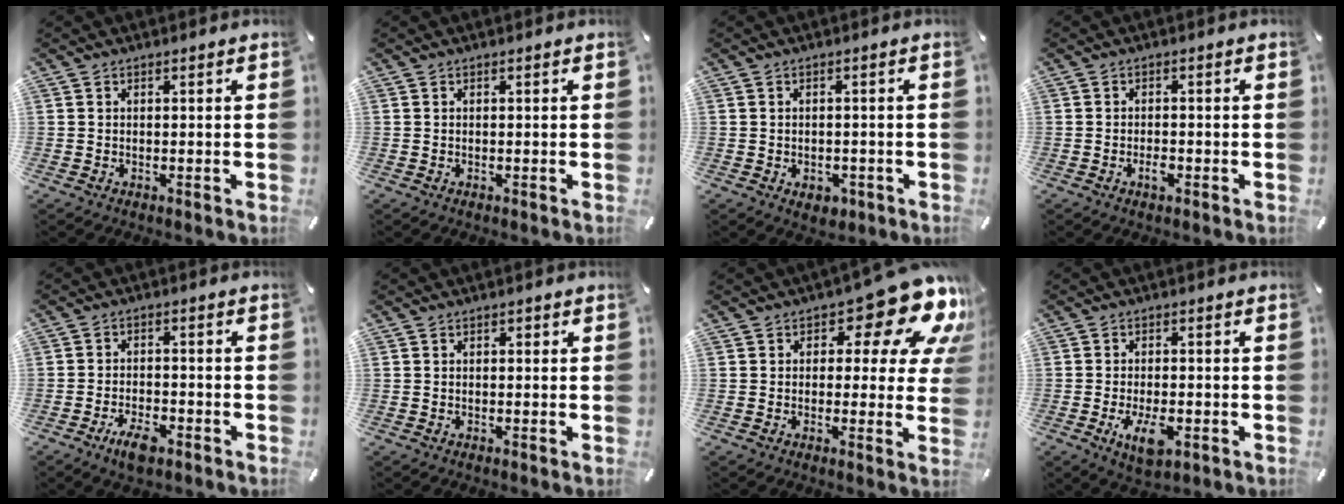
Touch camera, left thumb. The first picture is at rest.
{"total": 0.0}
{"total": 3.4, "force": [-1.4, 2.5, 1.8], "torque": [-0.021, 0.004, -0.026]}
{"total": 2.5, "force": [-1.2, 1.1, 1.8], "torque": [-0.032, 0.005, -0.022]}
{"total": 5.9, "force": [-3.7, 2.5, 3.7], "torque": [-0.074, 0.015, -0.069]}
{"total": 0.6, "force": [0.0, 0.5, 0.4], "torque": [-0.008, 0.003, -0.002]}
{"total": 15.4, "force": [8.4, 7.1, 10.7], "torque": [-0.134, -0.064, 0.137]}
{"total": 7.0, "force": [-2.6, 3.4, 5.5], "torque": [-0.111, -0.004, -0.047]}